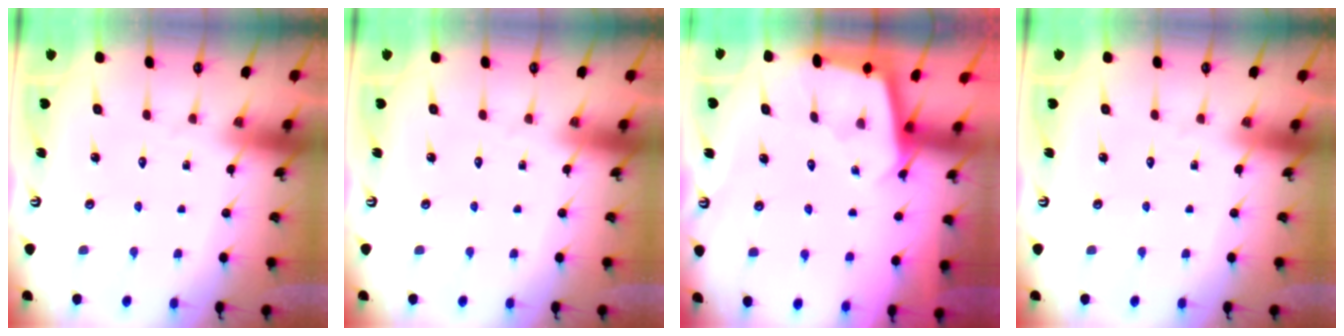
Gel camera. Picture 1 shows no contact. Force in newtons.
{"total": 0.0}
{"total": 2.2, "press": 2.2, "slide": 0.1}
{"total": 0.0}